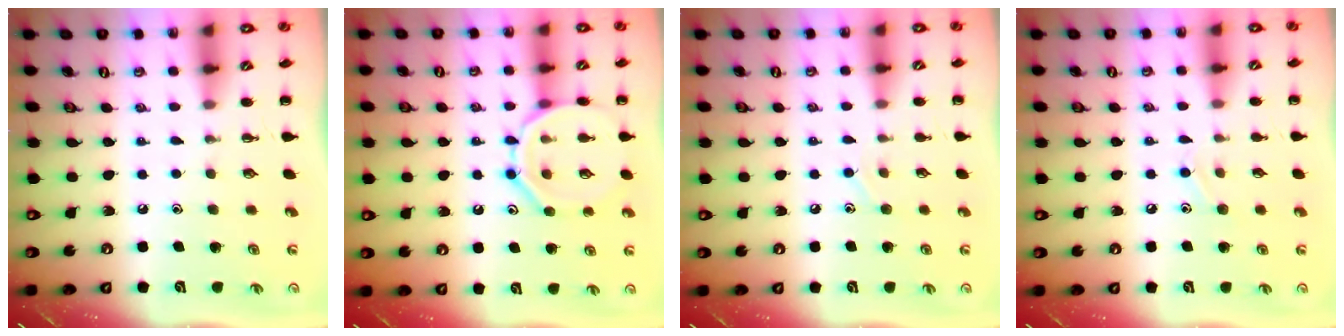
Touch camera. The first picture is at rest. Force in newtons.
{"total": 12.4, "press": 12.3, "slide": 1.1}
{"total": 7.0, "press": 6.7, "slide": 2.0}
{"total": 6.8, "press": 6.5, "slide": 2.0}